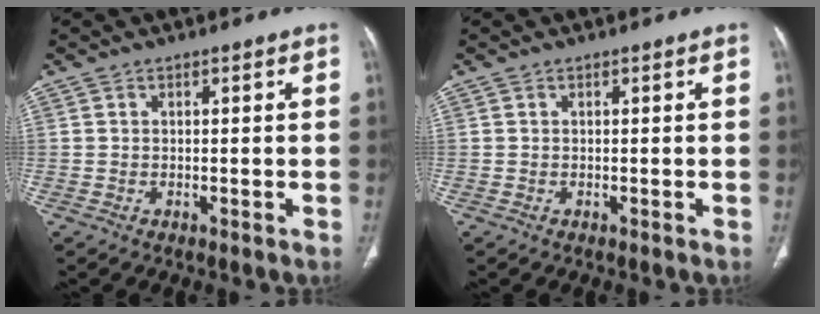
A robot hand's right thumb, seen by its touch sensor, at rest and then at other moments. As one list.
[{"total": 0.0}]